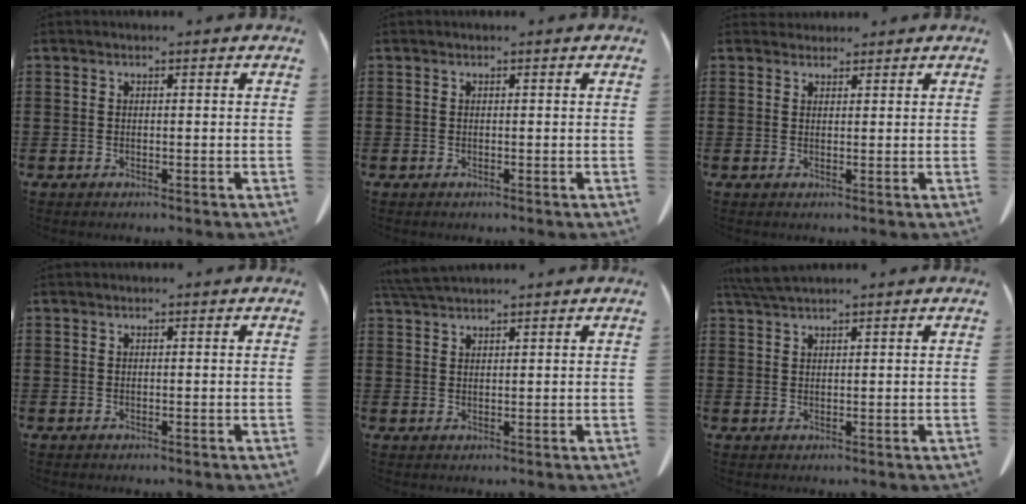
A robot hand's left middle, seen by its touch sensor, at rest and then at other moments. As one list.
[{"total": 0.0}, {"total": 1.5, "force": [1.4, 0.6, 0.0], "torque": [-0.004, 0.004, 0.028]}, {"total": 0.0}, {"total": 3.6, "force": [3.3, 0.3, 1.4], "torque": [-0.037, -0.002, 0.063]}, {"total": 3.2, "force": [2.6, 0.3, 1.7], "torque": [-0.040, 0.001, 0.050]}]